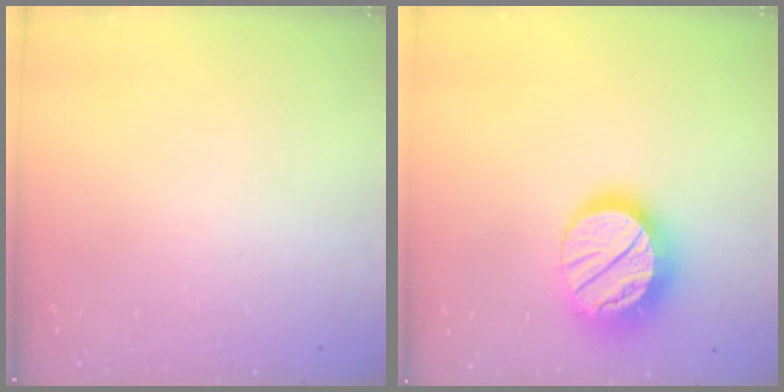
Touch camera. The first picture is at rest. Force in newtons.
{"total": 21.2, "press": 21.1, "slide": 1.6}